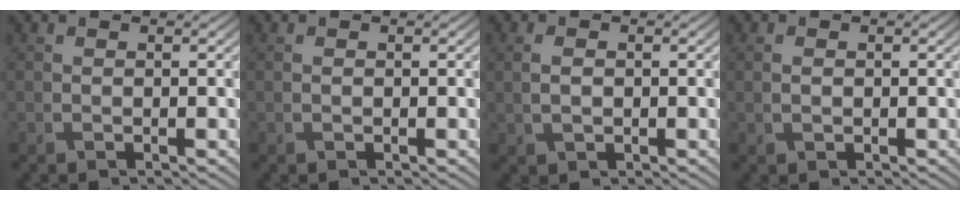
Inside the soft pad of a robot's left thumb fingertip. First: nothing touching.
{"total": 0.0}
{"total": 2.0, "force": [0.0, 1.3, 1.5], "torque": [-0.038, -0.002, 0.004]}
{"total": 1.1, "force": [-0.1, 0.7, 0.8], "torque": [-0.020, -0.002, 0.001]}